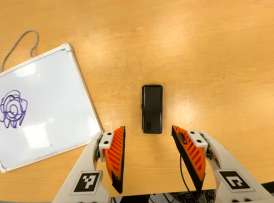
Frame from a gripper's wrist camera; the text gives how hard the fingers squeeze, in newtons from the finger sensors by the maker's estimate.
{"total": 0.0}